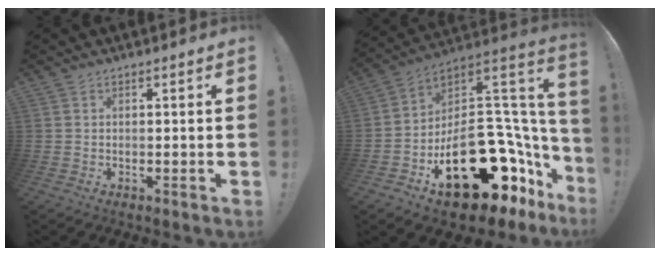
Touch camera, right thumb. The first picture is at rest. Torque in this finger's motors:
{"motor_torque": [2.51, 2.49, 1.47, -1.30, 0.79]}